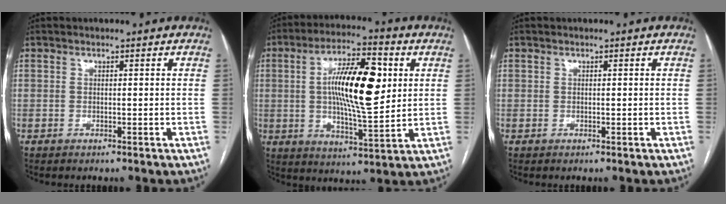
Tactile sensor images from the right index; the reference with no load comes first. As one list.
[{"total": 15.2, "force": [2.7, 3.5, 14.5], "torque": [-0.254, 0.011, 0.041]}, {"total": 0.0}]